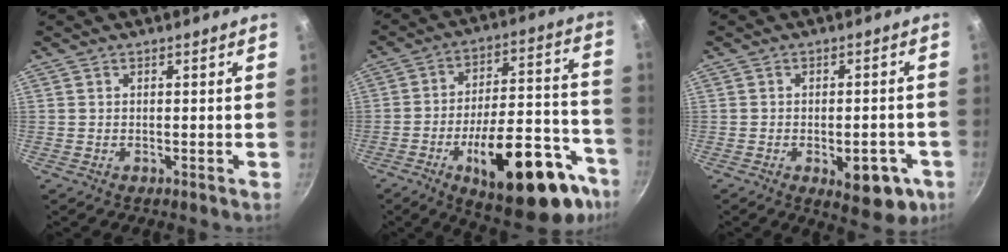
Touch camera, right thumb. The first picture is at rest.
{"total": 26.9, "force": [-13.3, 11.2, 20.6], "torque": [-0.238, 0.067, -0.187]}
{"total": 10.5, "force": [-3.8, 5.1, 8.3], "torque": [-0.071, 0.013, -0.040]}